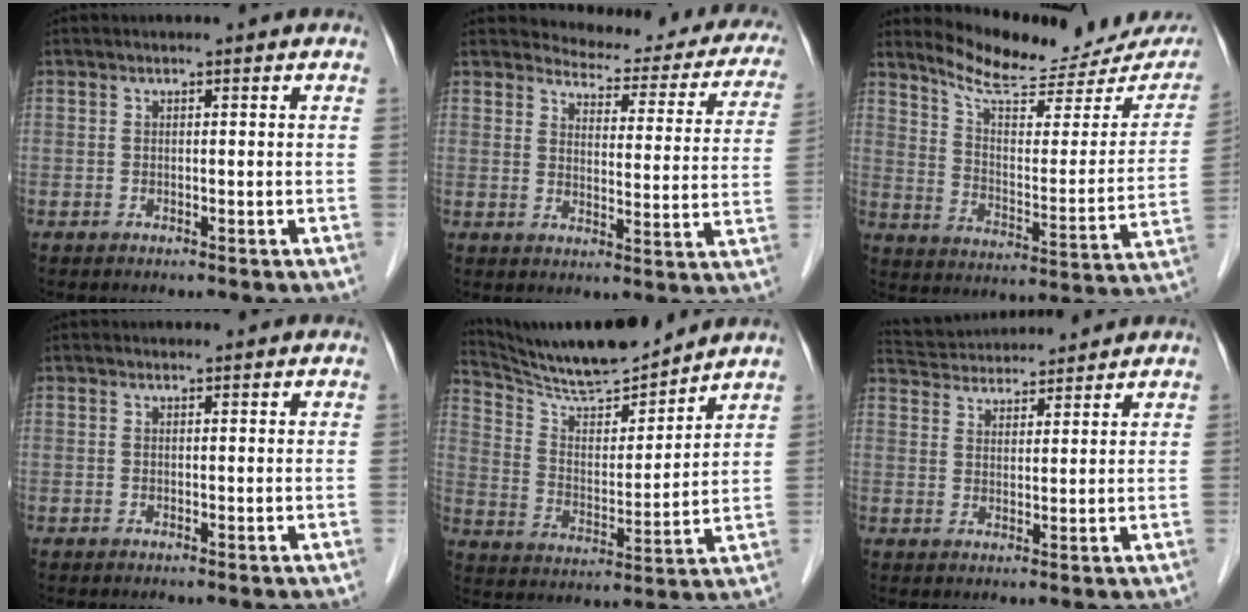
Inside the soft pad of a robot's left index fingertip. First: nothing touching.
{"total": 16.8, "force": [15.7, 4.3, 4.2], "torque": [-0.025, -0.051, 0.161]}
{"total": 19.1, "force": [17.5, 3.5, 6.8], "torque": [-0.096, -0.052, 0.235]}
{"total": 0.6, "force": [0.6, 0.1, 0.0], "torque": [-0.006, 0.005, 0.012]}
{"total": 13.6, "force": [13.0, 0.6, 4.1], "torque": [-0.081, 0.000, 0.231]}
{"total": 10.6, "force": [10.2, 1.6, 2.4], "torque": [-0.050, 0.034, 0.164]}